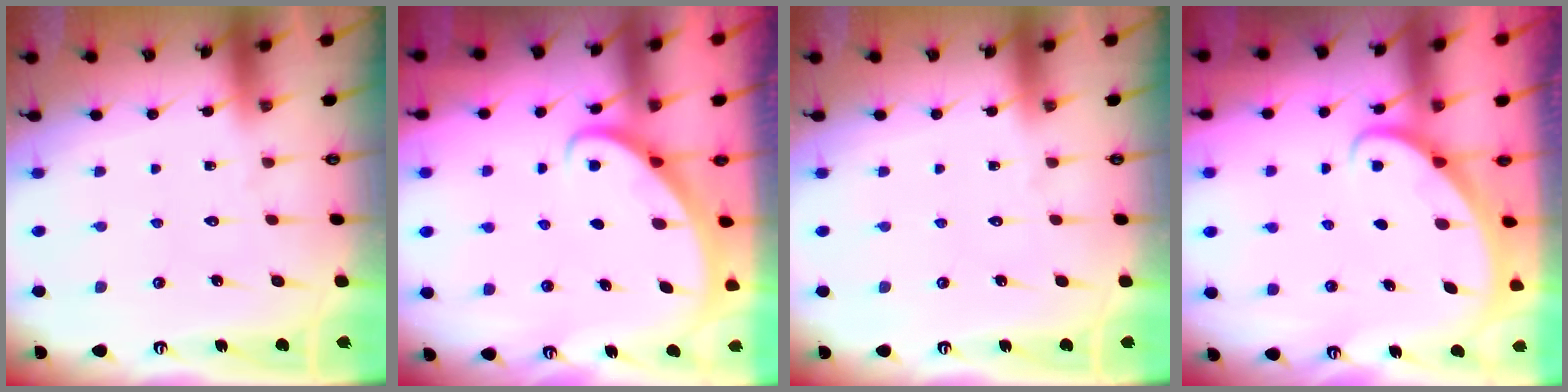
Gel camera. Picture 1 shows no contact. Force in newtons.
{"total": 2.7, "press": 2.7, "slide": 0.2}
{"total": 0.0}
{"total": 2.2, "press": 2.2, "slide": 0.2}